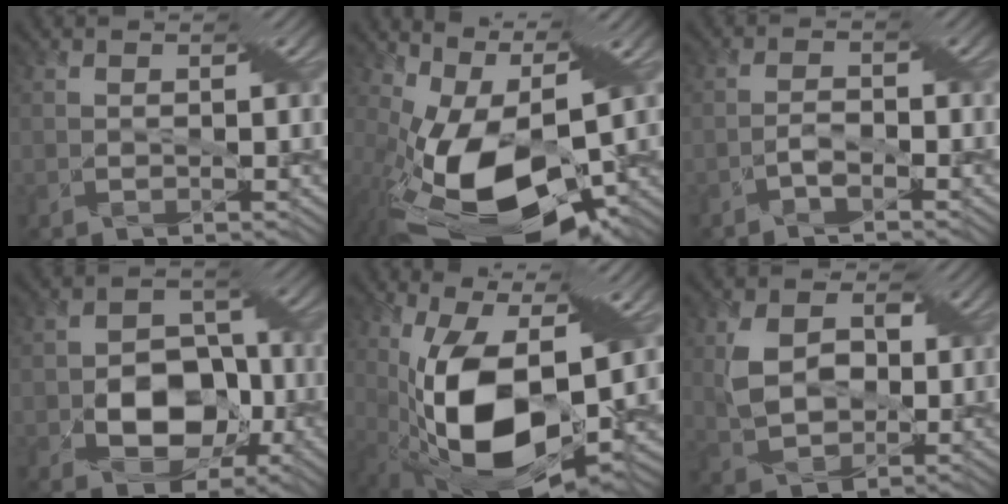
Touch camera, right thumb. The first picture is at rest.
{"total": 15.8, "force": [-1.5, 7.5, 13.8], "torque": [-0.272, -0.016, -0.016]}
{"total": 1.7, "force": [-1.3, -0.2, 1.0], "torque": [-0.025, 0.008, -0.026]}
{"total": 9.4, "force": [-2.6, 6.3, 6.5], "torque": [-0.114, -0.005, -0.051]}
{"total": 16.2, "force": [-0.7, 8.3, 13.9], "torque": [-0.275, -0.039, -0.001]}
{"total": 6.1, "force": [1.1, 4.3, 4.2], "torque": [-0.106, -0.001, 0.020]}